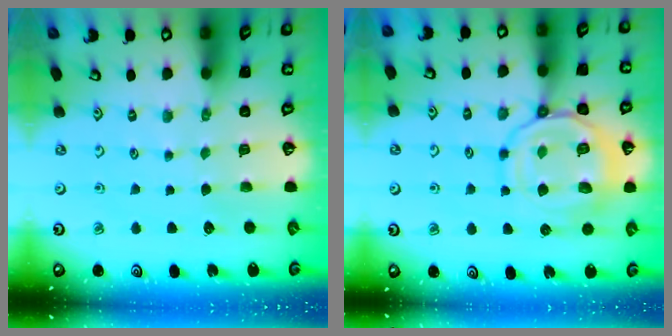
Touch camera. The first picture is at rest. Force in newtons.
{"total": 14.8, "press": 14.8, "slide": 1.2}